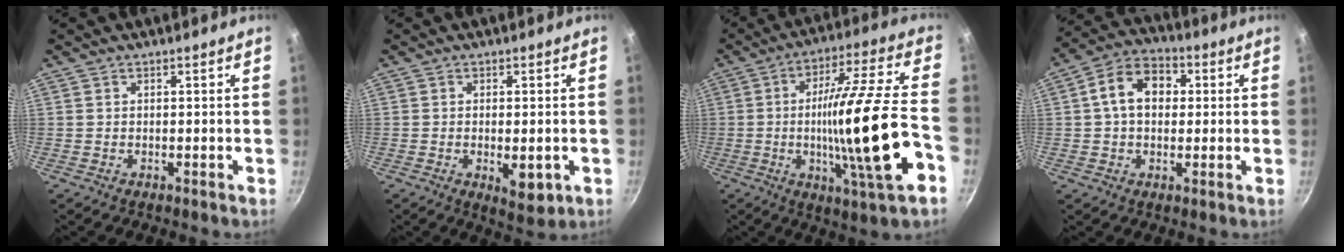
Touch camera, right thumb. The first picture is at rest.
{"total": 6.1, "force": [-1.5, 2.7, 5.3], "torque": [-0.069, -0.008, -0.014]}
{"total": 22.4, "force": [-5.5, 2.9, 21.5], "torque": [-0.326, 0.024, -0.087]}
{"total": 10.5, "force": [1.5, 7.6, 7.1], "torque": [-0.090, 0.025, 0.008]}